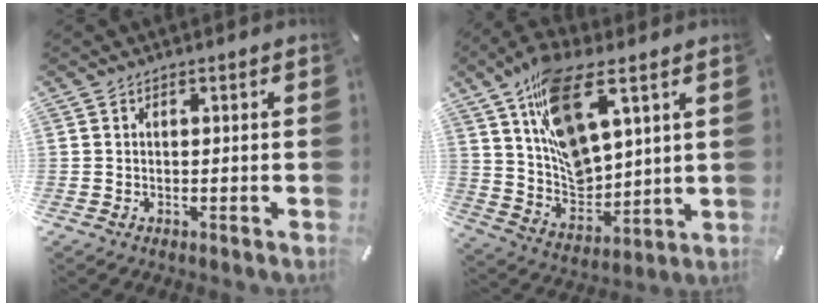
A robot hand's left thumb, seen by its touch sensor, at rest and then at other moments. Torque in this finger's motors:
{"motor_torque": [3.24, 1.77, 1.47, -1.30, 0.30]}